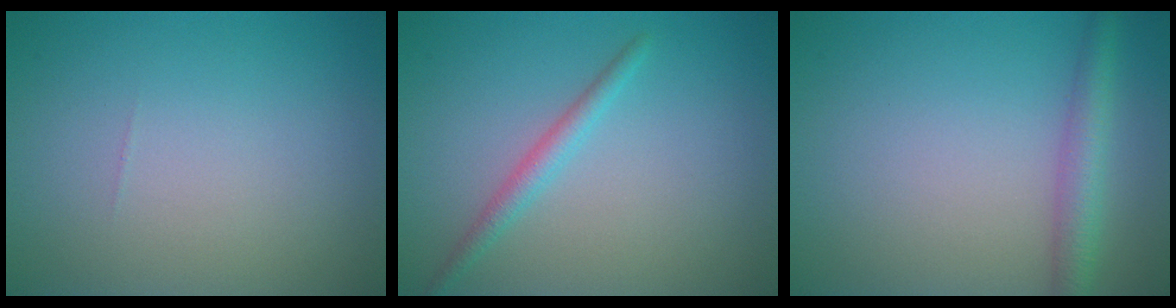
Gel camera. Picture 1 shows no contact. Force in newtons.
{"total": 1.8, "press": 1.8, "slide": 0.0}
{"total": 3.0, "press": 3.0, "slide": 0.1}